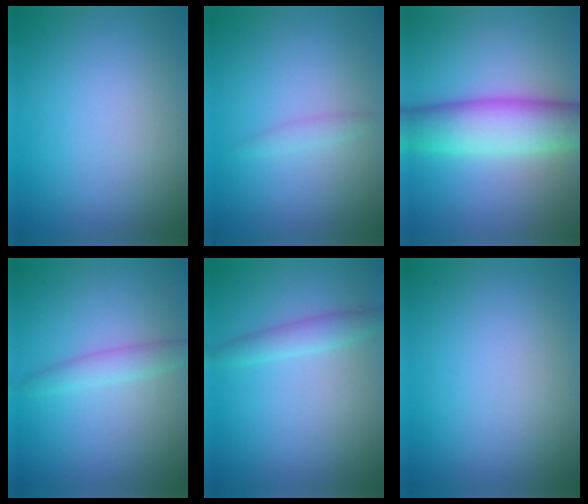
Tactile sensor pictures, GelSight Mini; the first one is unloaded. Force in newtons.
{"total": 0.8, "press": 0.8, "slide": 0.1}
{"total": 7.4, "press": 7.4, "slide": 0.3}
{"total": 1.8, "press": 1.8, "slide": 0.1}
{"total": 1.9, "press": 1.9, "slide": 0.0}
{"total": 0.0}